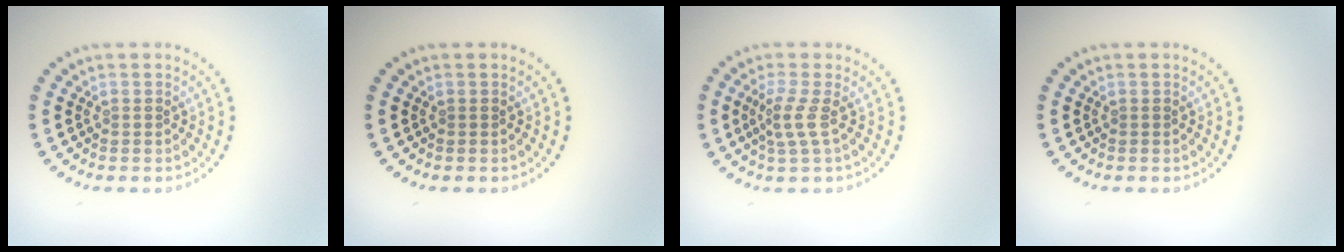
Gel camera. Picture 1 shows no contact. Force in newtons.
{"total": 0.0}
{"total": 2.1, "press": 1.5, "slide": 1.5}
{"total": 0.0}